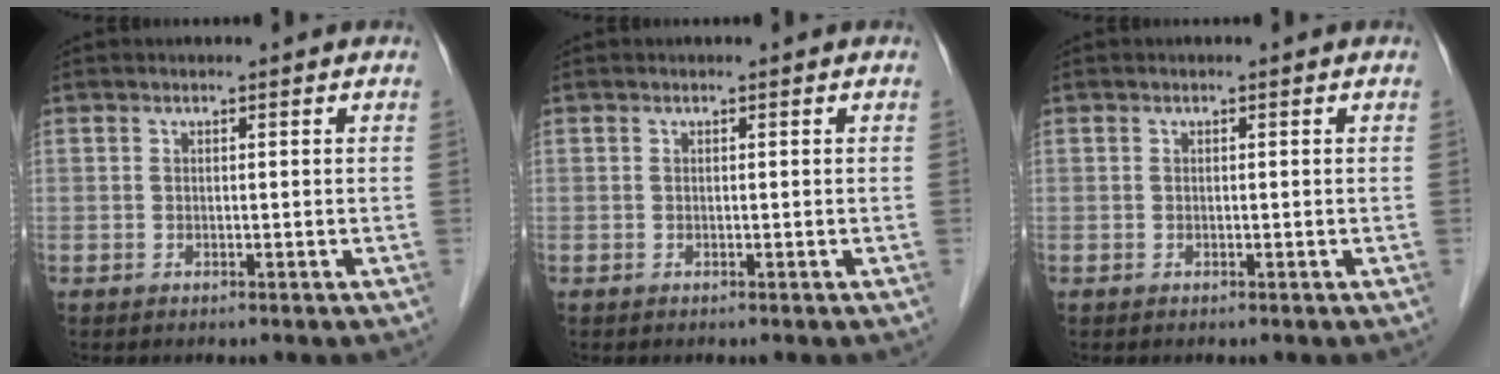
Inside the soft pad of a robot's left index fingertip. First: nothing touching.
{"total": 0.0}
{"total": 0.0}